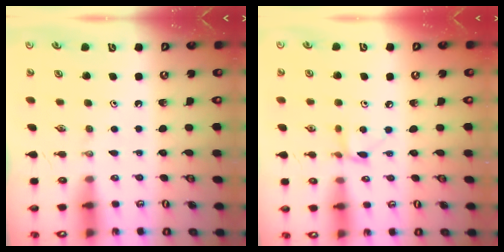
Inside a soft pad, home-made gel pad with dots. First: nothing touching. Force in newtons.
{"total": 4.7, "press": 4.6, "slide": 0.6}